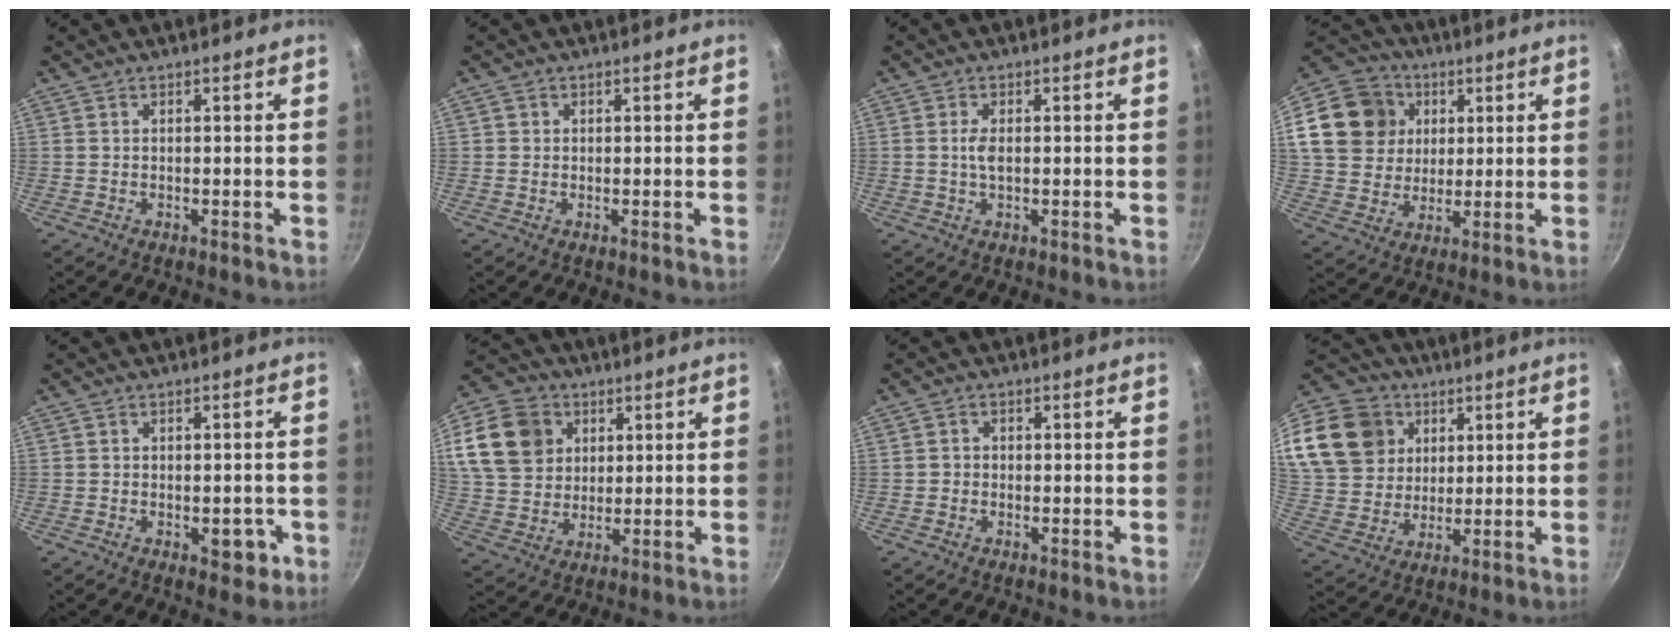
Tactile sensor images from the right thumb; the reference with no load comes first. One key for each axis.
{"total": 0.9, "fx": 0.1, "fy": 0.9, "fz": 0.1, "tx": 0.004, "ty": 0.002, "tz": 0.000}
{"total": 2.5, "fx": 0.1, "fy": 1.2, "fz": 2.2, "tx": -0.046, "ty": 0.002, "tz": 0.001}
{"total": 17.9, "fx": 4.7, "fy": 15.3, "fz": 7.9, "tx": -0.149, "ty": 0.019, "tz": 0.084}
{"total": 4.7, "fx": -1.4, "fy": 2.9, "fz": 3.4, "tx": -0.013, "ty": 0.007, "tz": -0.015}
{"total": 18.2, "fx": 6.5, "fy": 14.5, "fz": 8.8, "tx": -0.170, "ty": 0.005, "tz": 0.124}
{"total": 1.4, "fx": -0.3, "fy": 1.3, "fz": 0.4, "tx": -0.002, "ty": 0.002, "tz": -0.008}
{"total": 20.5, "fx": 7.8, "fy": 16.5, "fz": 9.3, "tx": -0.185, "ty": 0.006, "tz": 0.154}